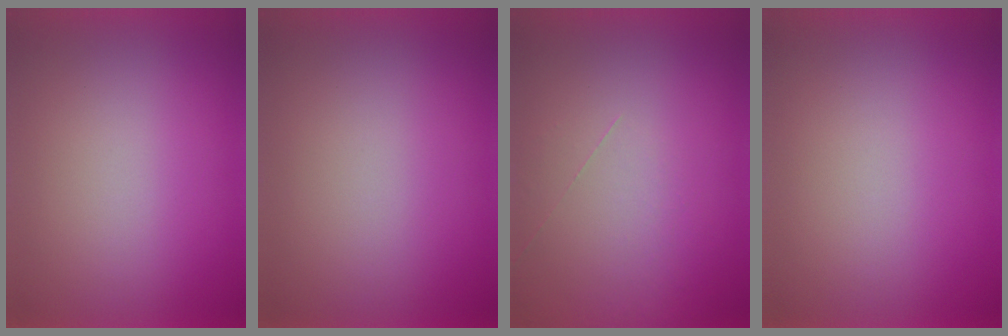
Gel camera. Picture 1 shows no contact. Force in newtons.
{"total": 0.0}
{"total": 1.1}
{"total": 0.0}